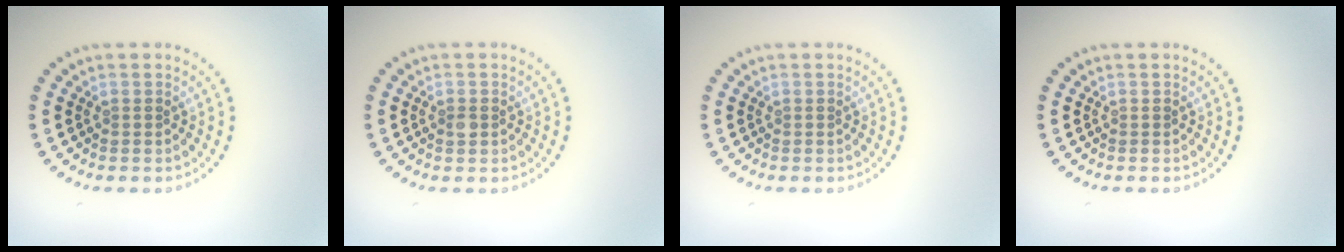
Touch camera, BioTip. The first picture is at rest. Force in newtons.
{"total": 1.0, "press": 1.0, "slide": 0.1}
{"total": 0.0}
{"total": 0.0}